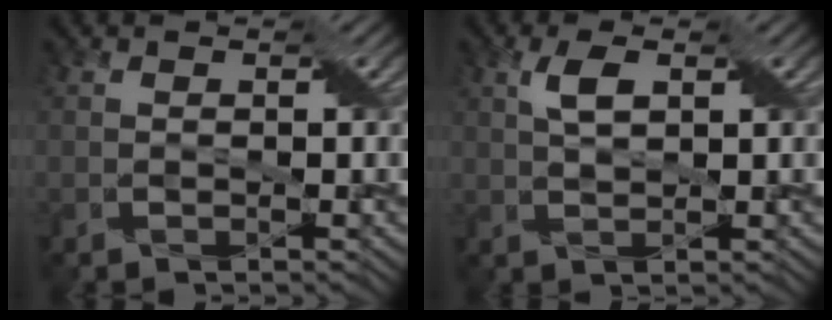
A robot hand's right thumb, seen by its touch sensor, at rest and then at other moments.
{"total": 2.9, "force": [1.2, 1.2, 2.3], "torque": [-0.054, 0.007, 0.023]}